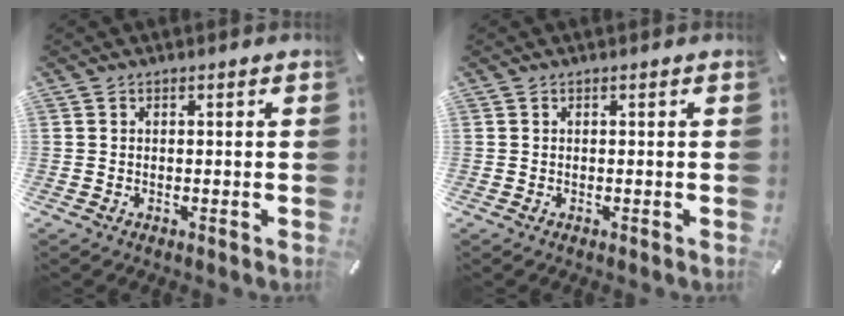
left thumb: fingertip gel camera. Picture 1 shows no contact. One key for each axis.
{"total": 0.0}